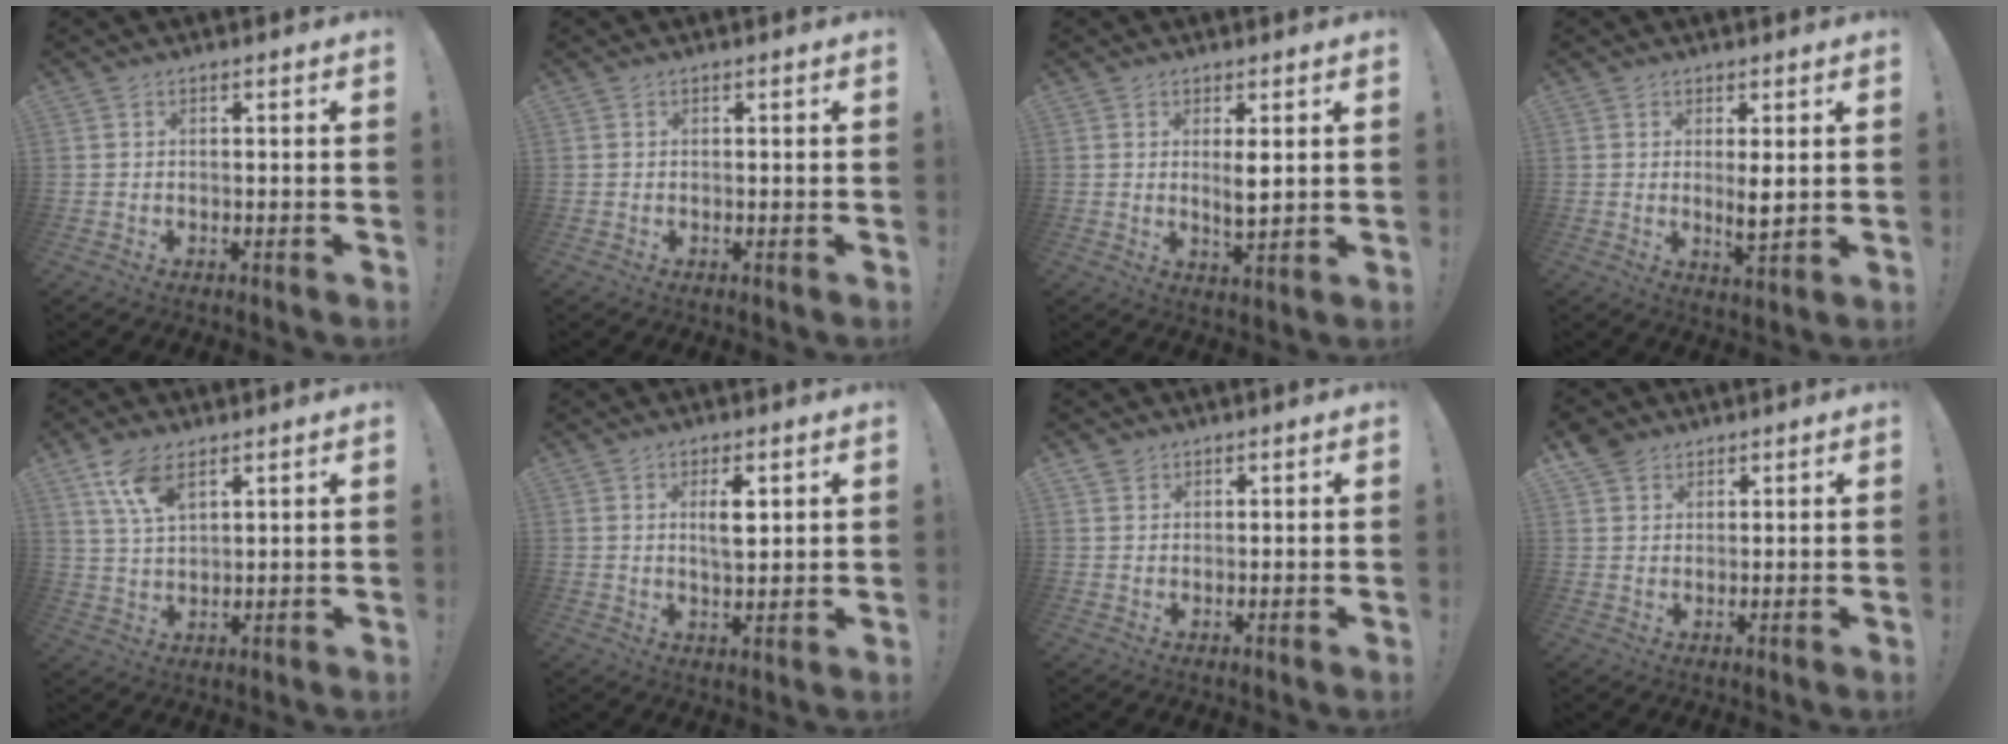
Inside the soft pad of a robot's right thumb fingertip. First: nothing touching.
{"total": 0.0}
{"total": 4.5, "force": [1.4, 1.2, 4.2], "torque": [-0.068, -0.017, 0.018]}
{"total": 4.6, "force": [1.0, 1.1, 4.4], "torque": [-0.067, -0.019, 0.014]}
{"total": 8.4, "force": [5.4, 3.6, 5.4], "torque": [-0.102, -0.019, 0.101]}
{"total": 5.8, "force": [2.3, 2.2, 4.8], "torque": [-0.080, -0.009, 0.036]}
{"total": 1.9, "force": [1.5, 1.1, 0.1], "torque": [0.004, -0.008, 0.028]}
{"total": 4.4, "force": [3.2, 2.9, 0.8], "torque": [-0.013, -0.016, 0.061]}